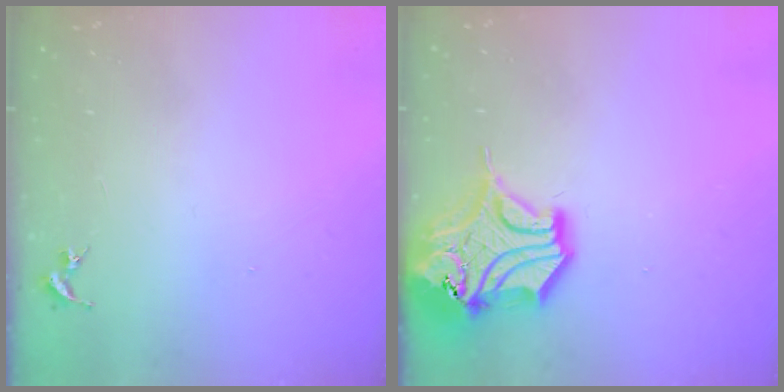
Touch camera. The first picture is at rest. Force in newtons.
{"total": 17.2, "press": 17.0, "slide": 2.4}